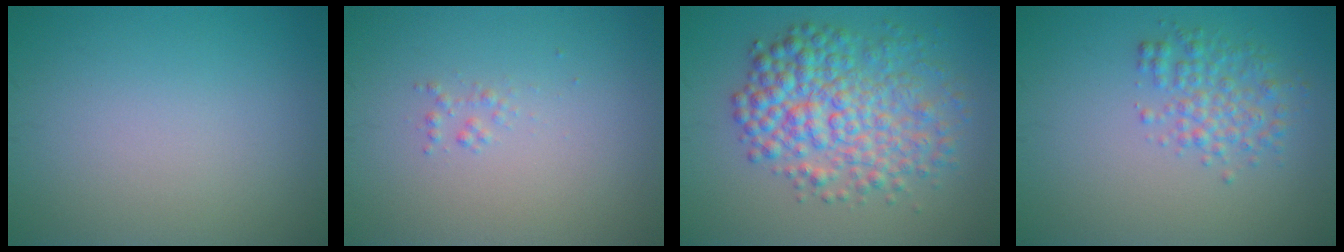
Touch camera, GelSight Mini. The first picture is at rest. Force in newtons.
{"total": 0.7, "press": 0.7, "slide": 0.0}
{"total": 7.1, "press": 7.1, "slide": 0.1}
{"total": 3.0, "press": 3.0, "slide": 0.1}